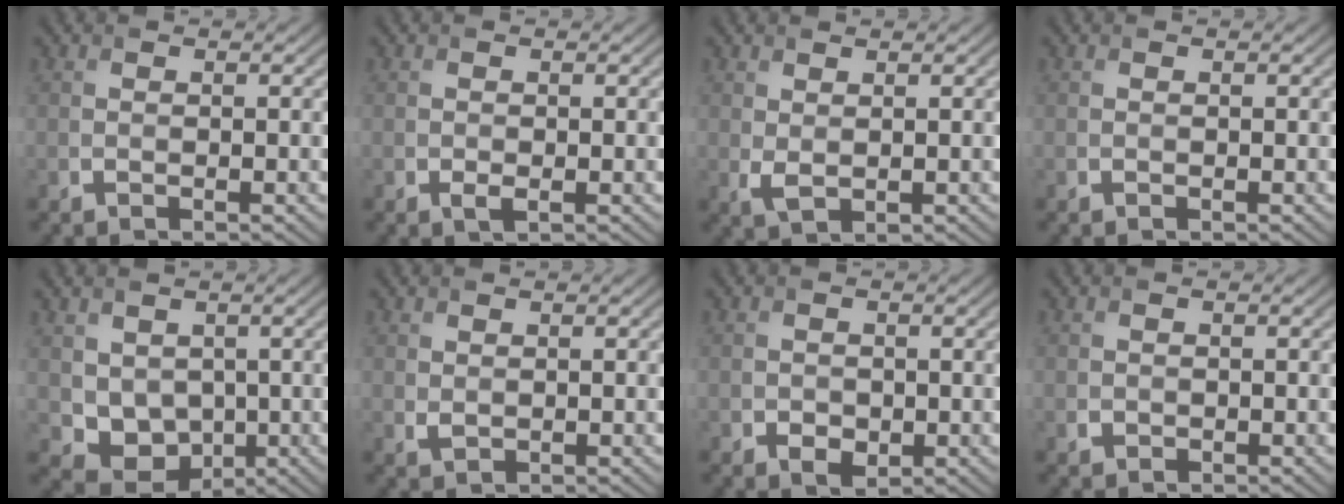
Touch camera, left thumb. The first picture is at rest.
{"total": 1.1, "force": [-0.4, 0.6, 0.8], "torque": [-0.016, -0.003, -0.006]}
{"total": 1.7, "force": [0.6, 0.9, 1.3], "torque": [-0.035, -0.005, 0.015]}
{"total": 0.0}
{"total": 5.2, "force": [0.9, 4.4, 2.7], "torque": [-0.074, -0.019, 0.019]}
{"total": 0.9, "force": [0.5, 0.6, 0.5], "torque": [-0.016, -0.003, 0.014]}
{"total": 1.8, "force": [-0.5, 1.5, 0.9], "torque": [-0.018, -0.009, -0.008]}
{"total": 0.6, "force": [-0.2, 0.6, 0.1], "torque": [0.000, -0.006, -0.004]}